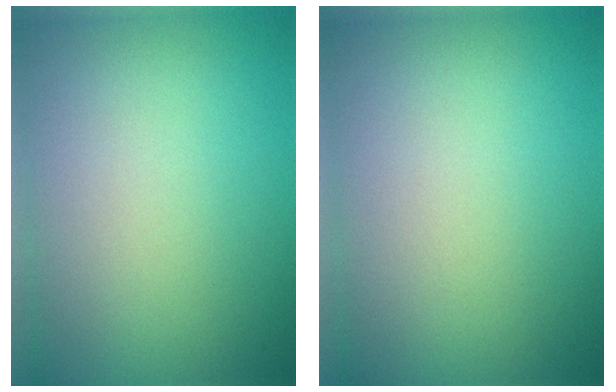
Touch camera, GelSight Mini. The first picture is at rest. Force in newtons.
{"total": 0.0}